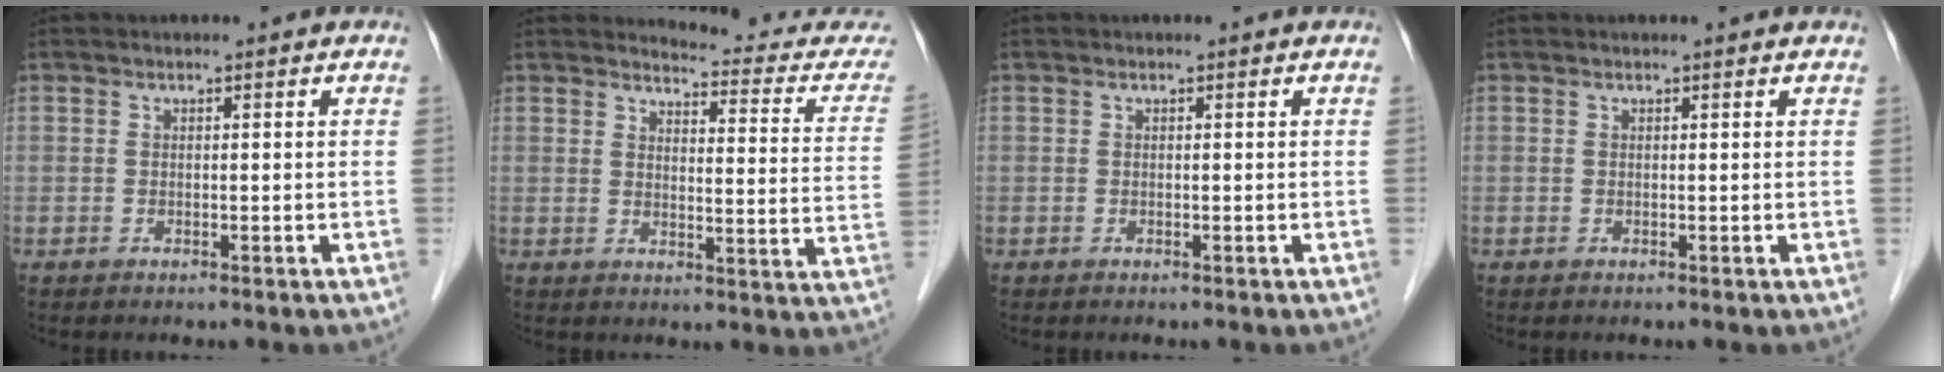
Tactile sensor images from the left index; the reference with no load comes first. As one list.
[{"total": 12.0, "force": [11.9, 0.9, 1.5], "torque": [-0.003, -0.077, 0.116]}, {"total": 0.0}, {"total": 0.6, "force": [0.6, 0.0, 0.1], "torque": [-0.008, -0.001, 0.003]}]